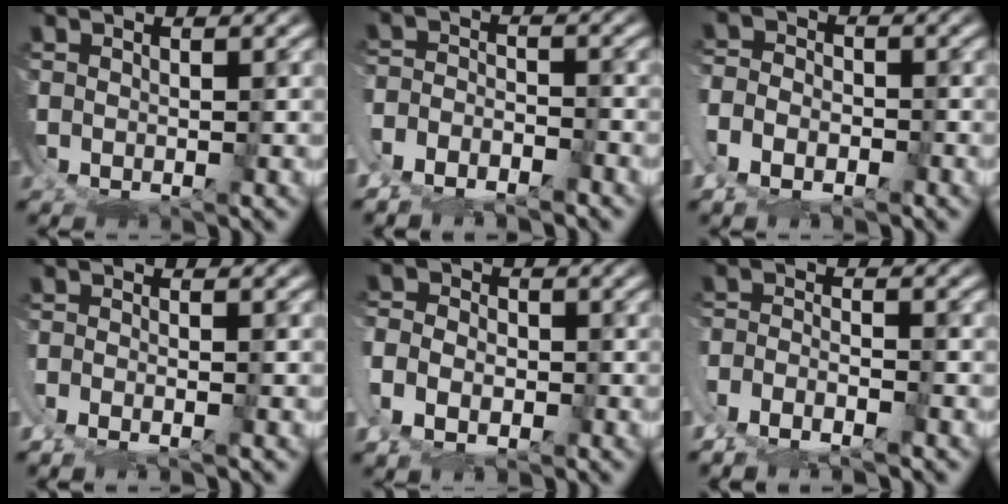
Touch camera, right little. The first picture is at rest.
{"total": 3.4, "force": [-2.6, 1.8, 1.3], "torque": [-0.019, -0.007, -0.047]}
{"total": 2.8, "force": [-1.5, 1.6, 1.8], "torque": [-0.034, -0.015, -0.023]}
{"total": 1.9, "force": [-1.4, 0.2, 1.3], "torque": [-0.025, -0.003, -0.024]}
{"total": 3.5, "force": [-1.1, 2.3, 2.4], "torque": [-0.048, -0.016, -0.015]}
{"total": 3.2, "force": [-2.5, 0.8, 1.7], "torque": [-0.028, -0.007, -0.042]}